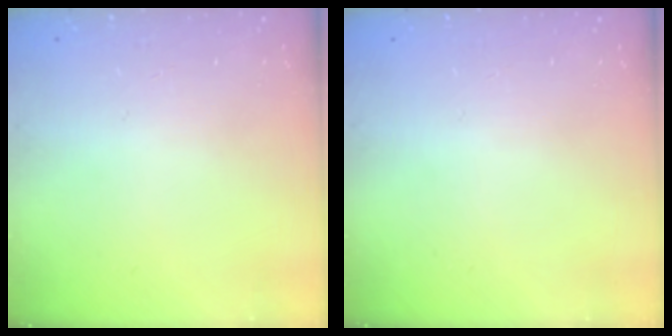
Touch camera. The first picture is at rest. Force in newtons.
{"total": 0.0}